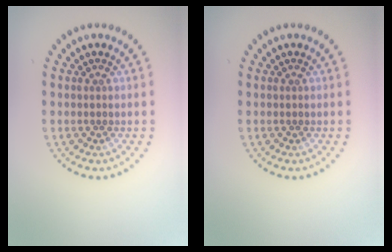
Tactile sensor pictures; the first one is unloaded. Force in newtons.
{"total": 0.0}